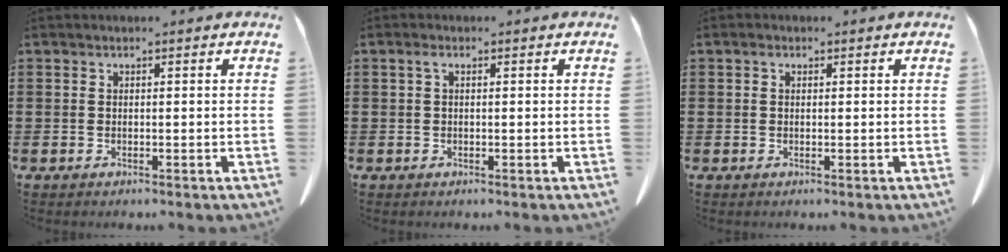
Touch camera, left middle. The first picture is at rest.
{"total": 1.2, "force": [0.1, 0.3, 1.1], "torque": [-0.024, 0.003, 0.001]}
{"total": 0.7, "force": [0.2, 0.5, 0.5], "torque": [-0.012, 0.005, 0.003]}